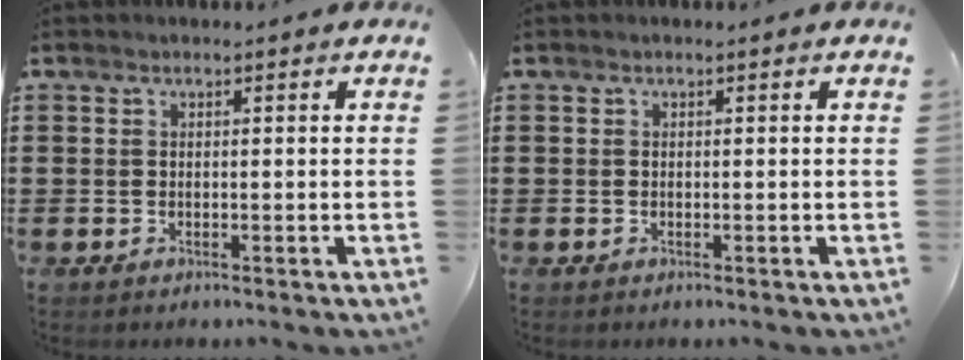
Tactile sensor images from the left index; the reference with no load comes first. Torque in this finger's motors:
{"motor_torque": [0.00, 0.00, 0.00, -0.01]}